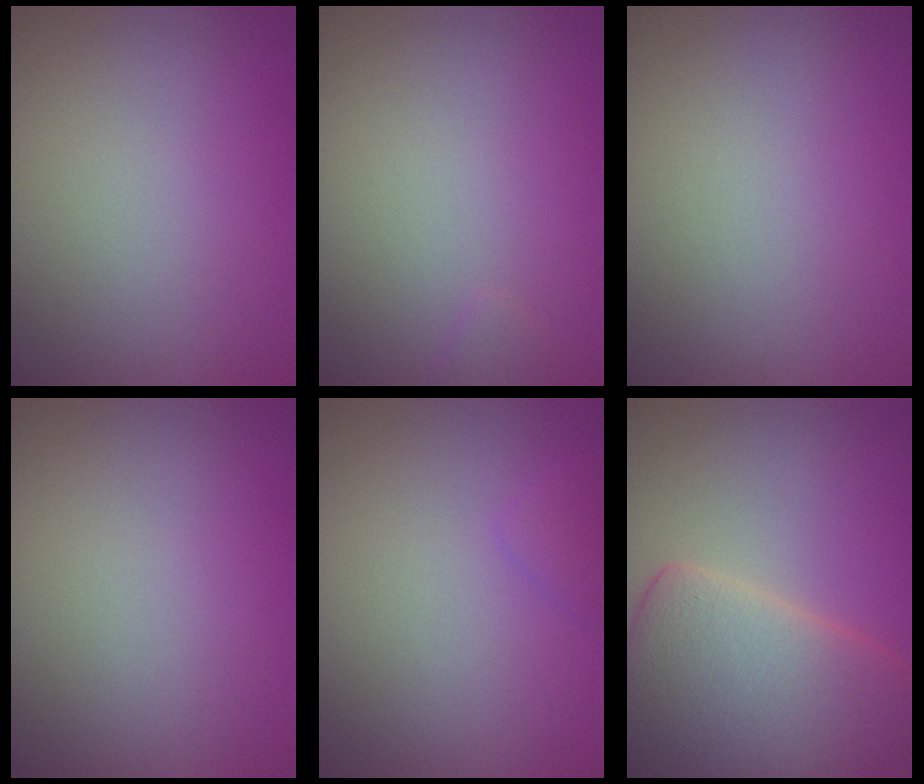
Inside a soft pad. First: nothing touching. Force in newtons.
{"total": 0.6, "press": 0.6, "slide": 0.1}
{"total": 0.0}
{"total": 0.0}
{"total": 1.1, "press": 1.1, "slide": 0.0}
{"total": 11.8, "press": 11.7, "slide": 1.1}